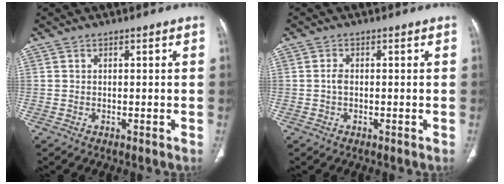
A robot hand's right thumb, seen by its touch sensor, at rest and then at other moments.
{"total": 1.3, "force": [-0.2, 0.7, 1.0], "torque": [-0.021, 0.001, -0.005]}